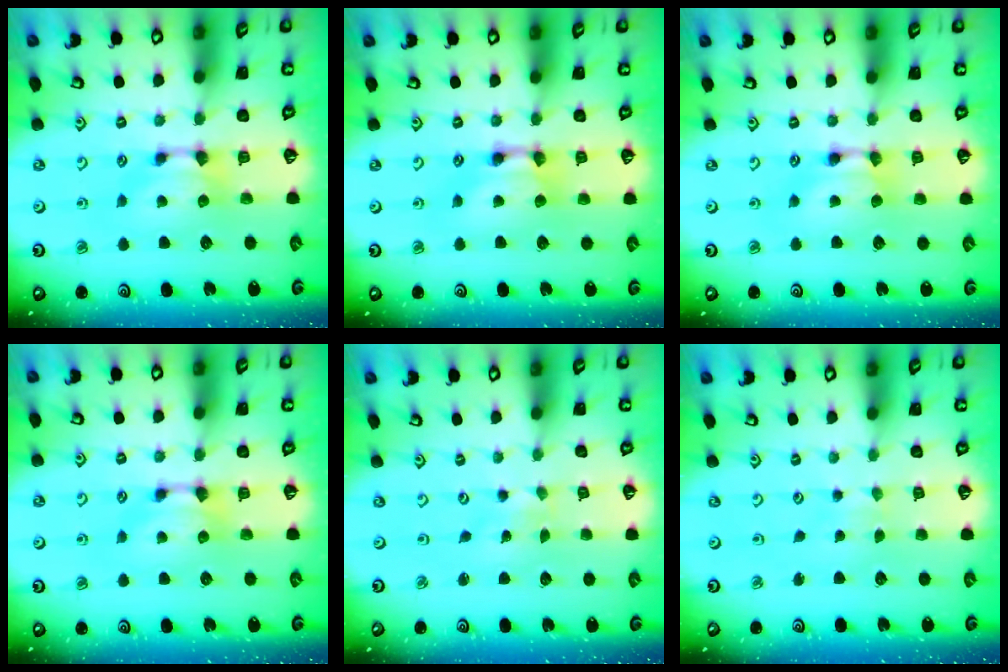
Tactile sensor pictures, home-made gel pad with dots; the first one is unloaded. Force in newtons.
{"total": 2.1, "press": 2.1, "slide": 0.1}
{"total": 1.6, "press": 1.6, "slide": 0.2}
{"total": 0.0}
{"total": 5.9, "press": 5.8, "slide": 0.6}
{"total": 3.6, "press": 3.6, "slide": 0.1}